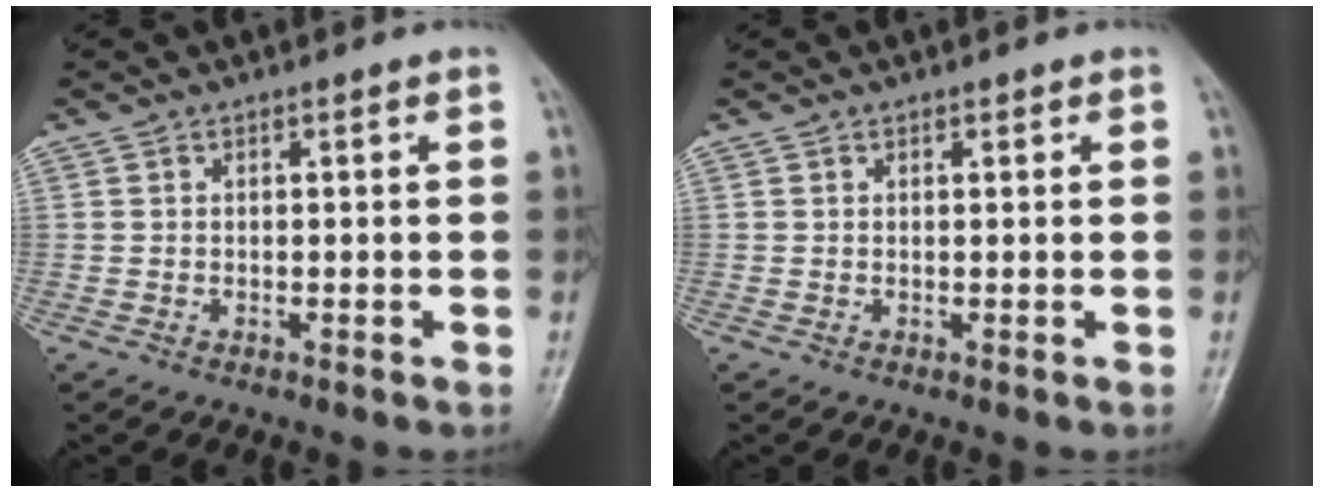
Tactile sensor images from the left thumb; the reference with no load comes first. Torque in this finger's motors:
{"motor_torque": [0.22, -0.09, -0.32, -0.18, -0.01]}